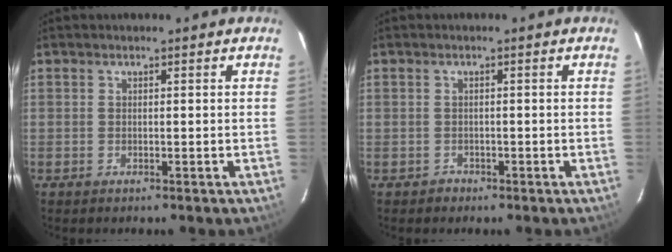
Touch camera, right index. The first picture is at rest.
{"total": 1.5, "force": [-0.8, 1.3, -0.1], "torque": [0.002, 0.006, -0.010]}